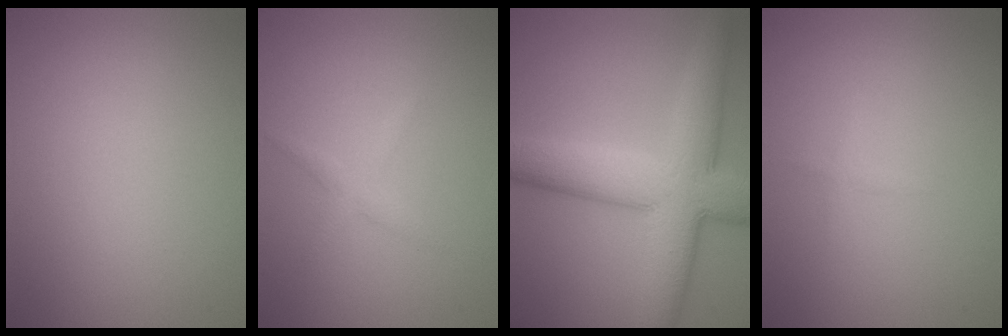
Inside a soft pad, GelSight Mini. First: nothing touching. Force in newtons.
{"total": 1.3, "press": 1.3, "slide": 0.1}
{"total": 9.6, "press": 9.6, "slide": 0.3}
{"total": 0.6, "press": 0.6, "slide": 0.0}